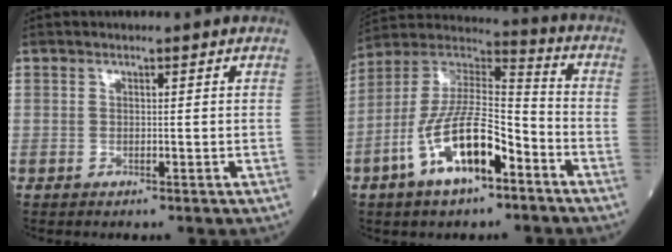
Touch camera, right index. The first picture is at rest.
{"total": 15.0, "force": [-7.1, 4.9, 12.2], "torque": [-0.243, 0.013, -0.125]}